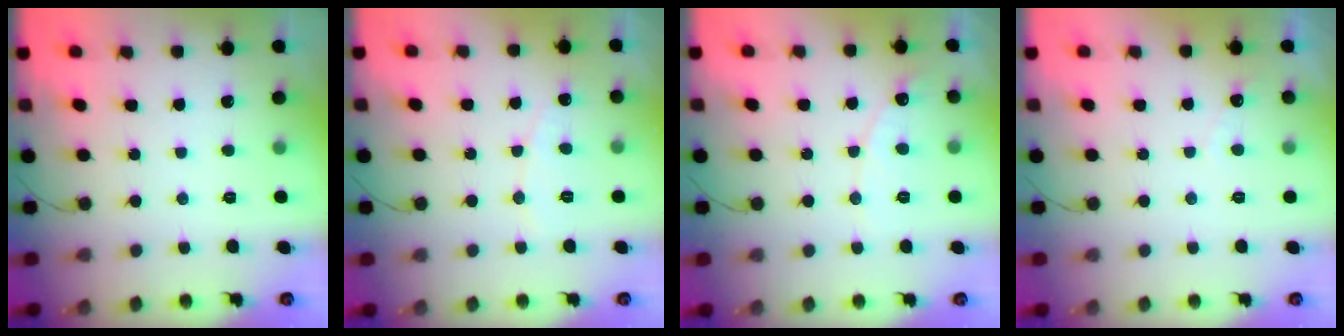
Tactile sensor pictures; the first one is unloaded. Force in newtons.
{"total": 6.0, "press": 5.9, "slide": 0.5}
{"total": 6.4, "press": 6.4, "slide": 0.3}
{"total": 3.0, "press": 3.0, "slide": 0.1}